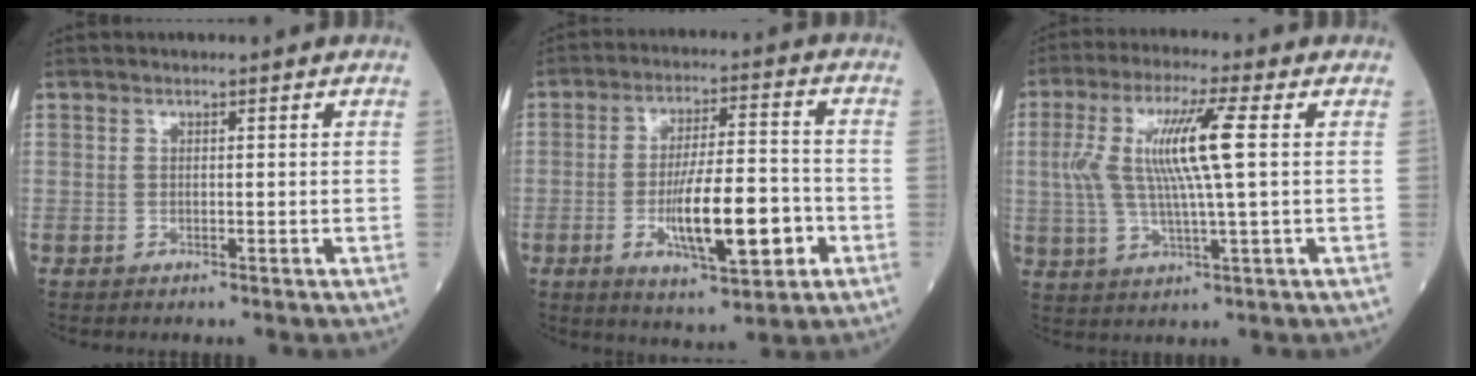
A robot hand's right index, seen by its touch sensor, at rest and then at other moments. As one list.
[{"total": 12.8, "force": [-3.7, 2.7, 12.0], "torque": [-0.209, -0.004, -0.056]}, {"total": 10.9, "force": [1.6, 0.4, 10.8], "torque": [-0.226, 0.010, 0.029]}]